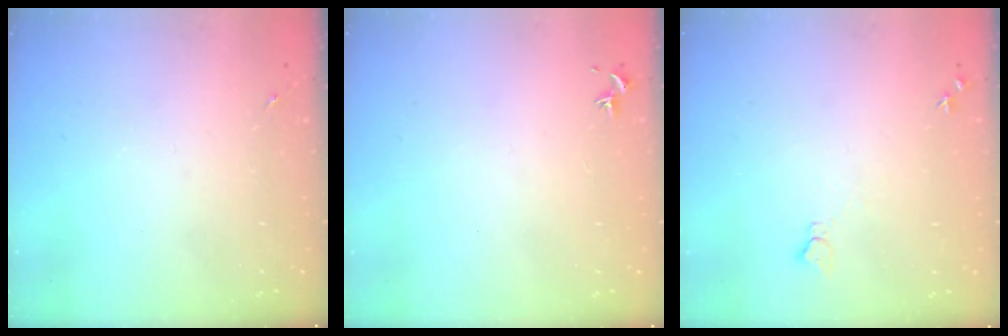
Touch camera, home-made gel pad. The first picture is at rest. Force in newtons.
{"total": 0.7, "press": 0.6, "slide": 0.5}
{"total": 4.6, "press": 4.6, "slide": 0.6}